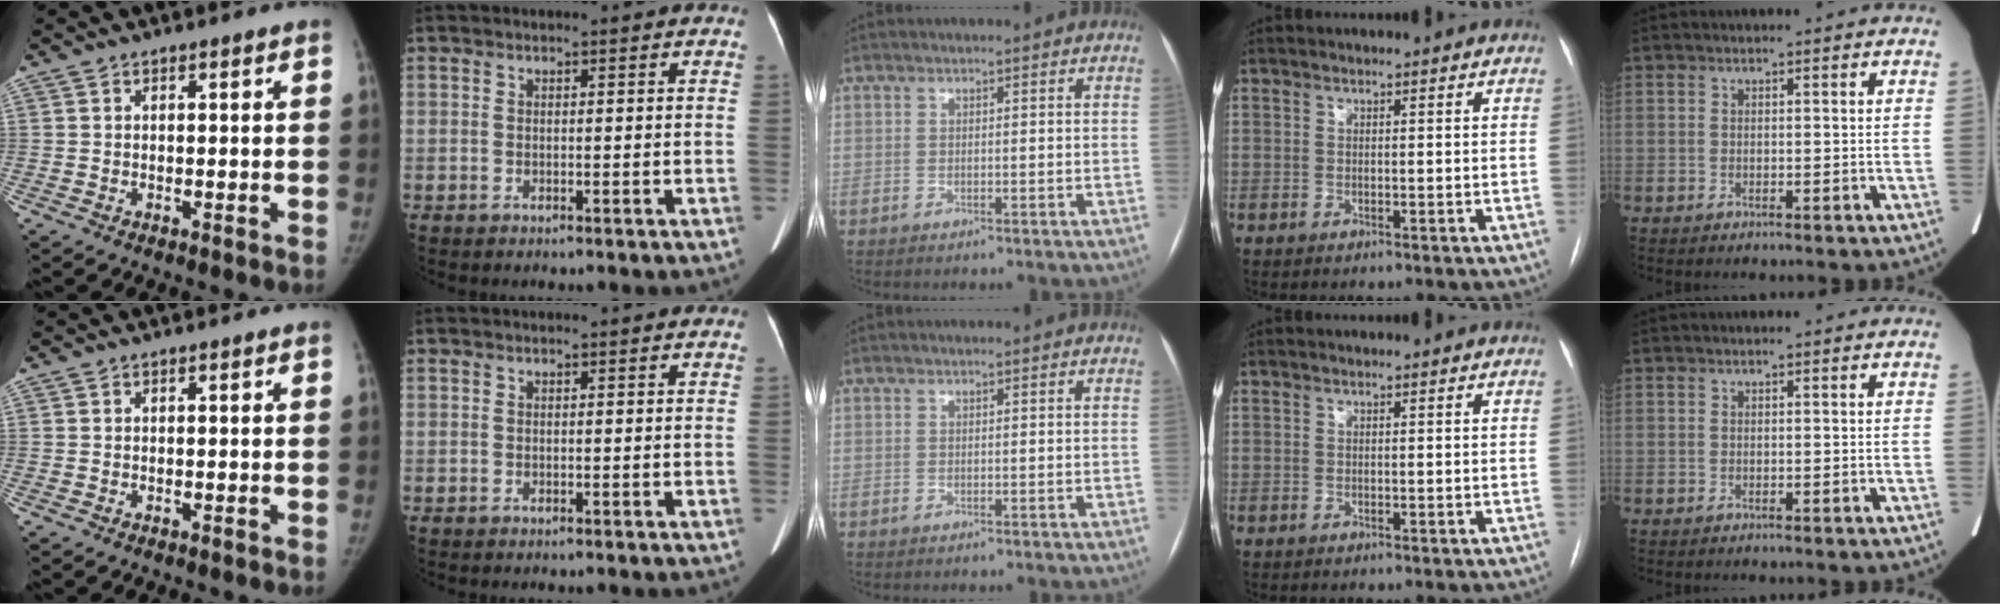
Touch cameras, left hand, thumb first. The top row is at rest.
{}